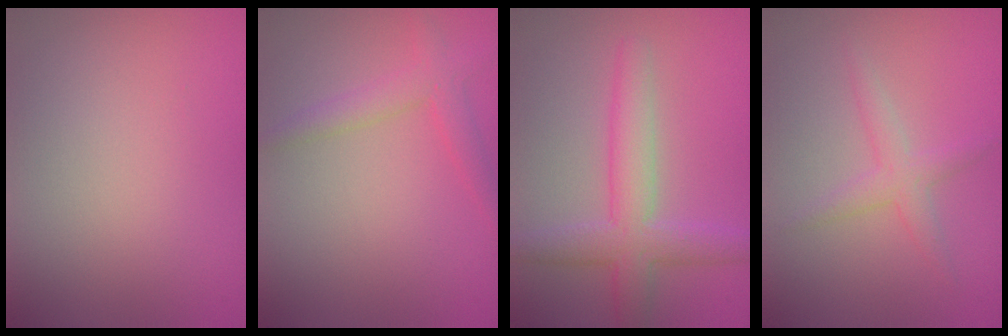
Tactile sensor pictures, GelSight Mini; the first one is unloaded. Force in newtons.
{"total": 2.5, "press": 2.5, "slide": 0.1}
{"total": 4.9, "press": 4.9, "slide": 0.1}
{"total": 2.1, "press": 2.1, "slide": 0.1}